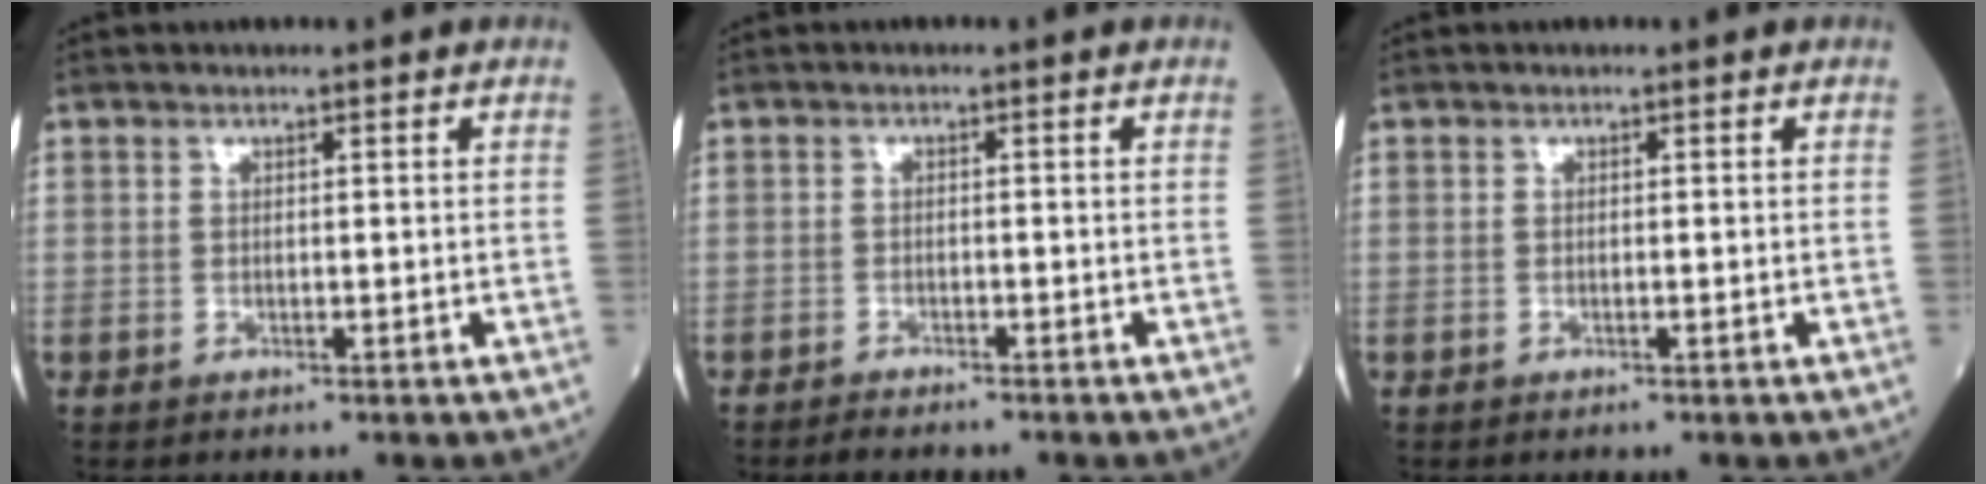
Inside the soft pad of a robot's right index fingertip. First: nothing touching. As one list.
[{"total": 2.3, "force": [-2.1, 0.4, 0.9], "torque": [-0.017, -0.004, -0.031]}, {"total": 0.0}]